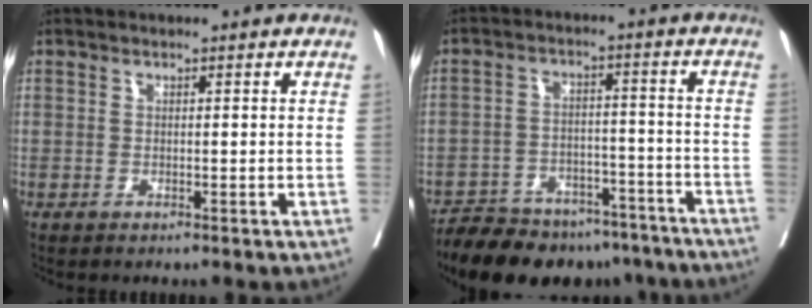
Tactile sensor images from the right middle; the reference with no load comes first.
{"total": 17.8, "force": [-15.0, 7.0, 6.4], "torque": [-0.113, 0.008, -0.212]}